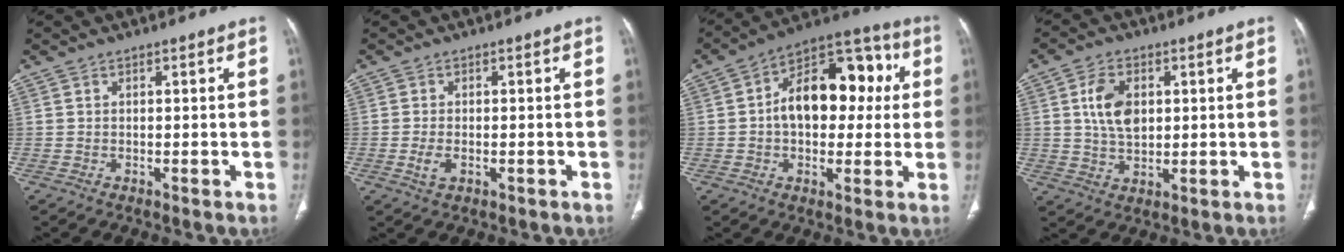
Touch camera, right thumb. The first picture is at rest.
{"total": 2.8, "force": [-0.8, 1.6, 2.2], "torque": [-0.047, 0.001, -0.013]}
{"total": 18.1, "force": [2.1, 11.3, 14.0], "torque": [-0.160, 0.041, 0.024]}
{"total": 8.0, "force": [1.7, 5.1, 5.9], "torque": [-0.099, -0.007, 0.034]}